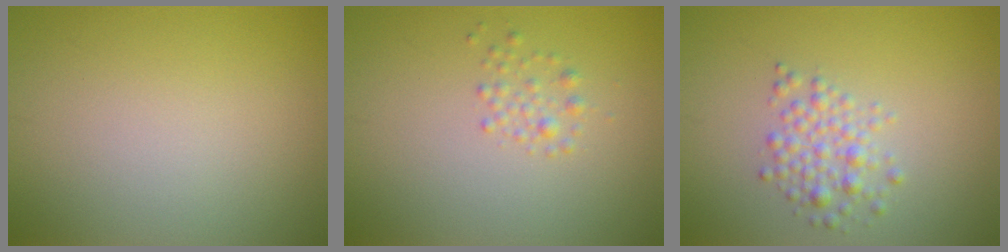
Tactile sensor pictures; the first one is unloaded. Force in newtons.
{"total": 1.2, "press": 1.2, "slide": 0.0}
{"total": 2.5, "press": 2.5, "slide": 0.1}